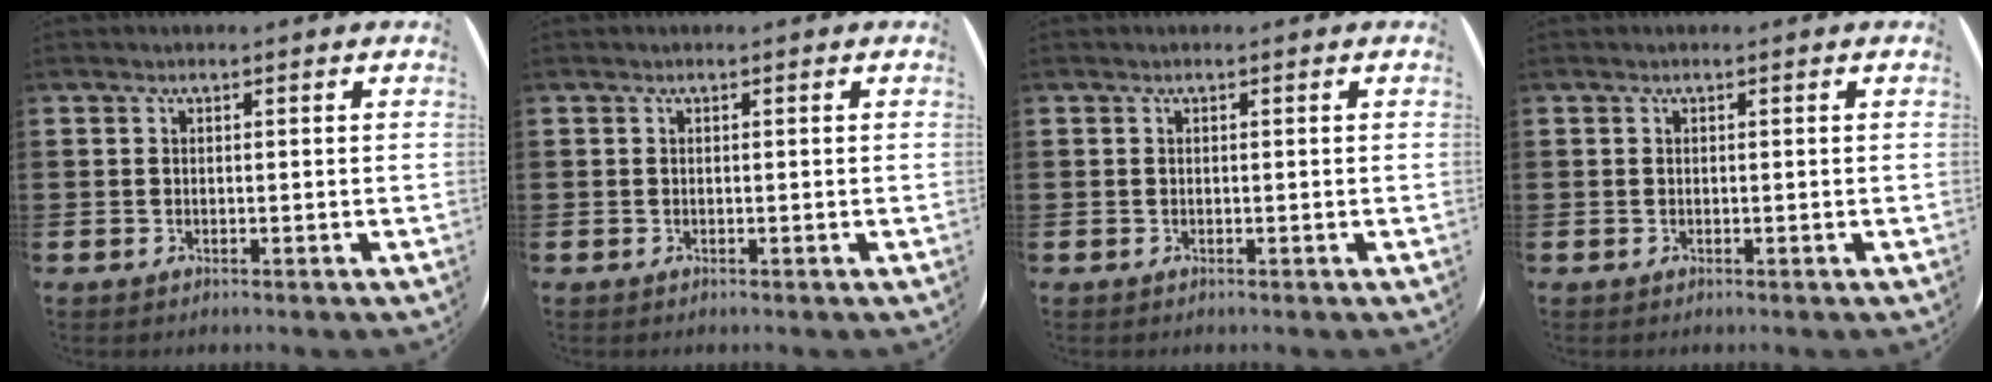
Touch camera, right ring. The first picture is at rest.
{"total": 0.0}
{"total": 0.0}
{"total": 0.0}